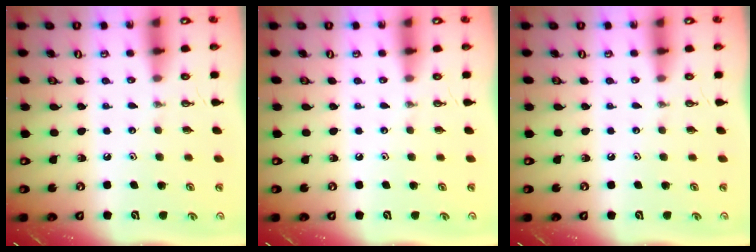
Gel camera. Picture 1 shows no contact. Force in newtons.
{"total": 0.0}
{"total": 0.0}